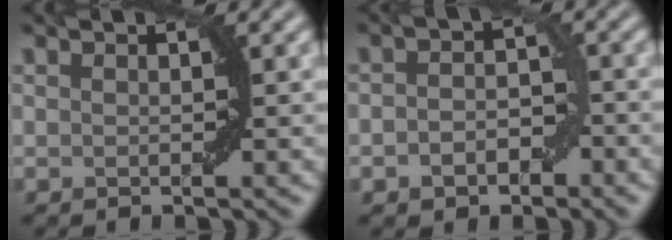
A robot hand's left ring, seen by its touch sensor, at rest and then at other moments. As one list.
[{"total": 3.1, "force": [-1.1, 2.1, 2.0], "torque": [-0.025, 0.000, -0.023]}]